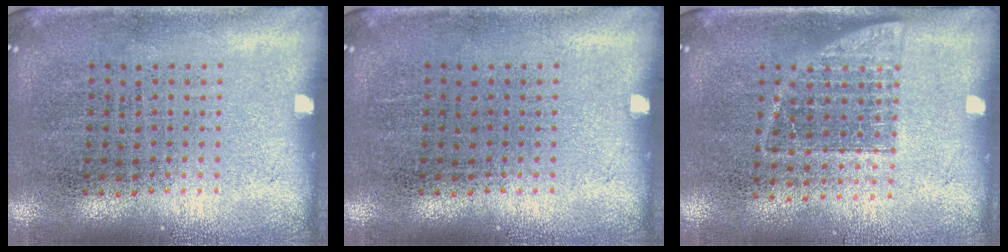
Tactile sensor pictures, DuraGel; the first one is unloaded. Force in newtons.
{"total": 0.0}
{"total": 1.1, "press": 0.9, "slide": 0.6}